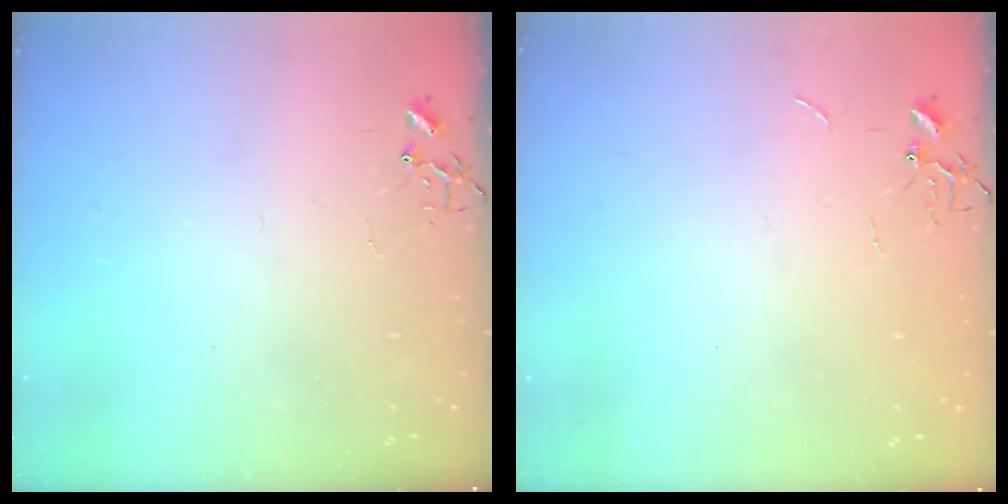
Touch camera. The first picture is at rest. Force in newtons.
{"total": 0.7, "press": 0.7, "slide": 0.1}